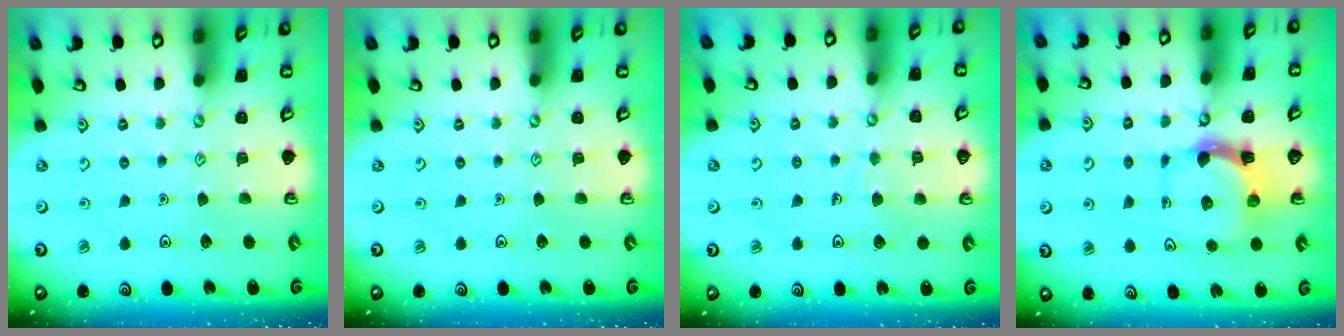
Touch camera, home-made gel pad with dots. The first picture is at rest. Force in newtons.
{"total": 0.0}
{"total": 3.6, "press": 3.6, "slide": 0.2}
{"total": 6.2, "press": 6.1, "slide": 1.4}